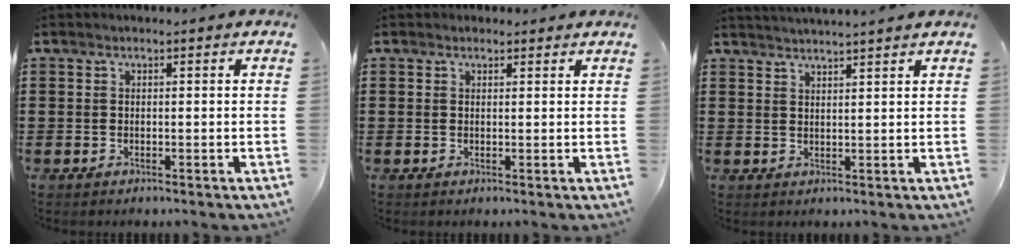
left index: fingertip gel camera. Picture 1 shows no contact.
{"total": 0.9, "force": [0.8, 0.4, 0.2], "torque": [-0.006, 0.003, 0.016]}
{"total": 2.0, "force": [2.0, -0.5, 0.2], "torque": [-0.008, -0.007, 0.036]}